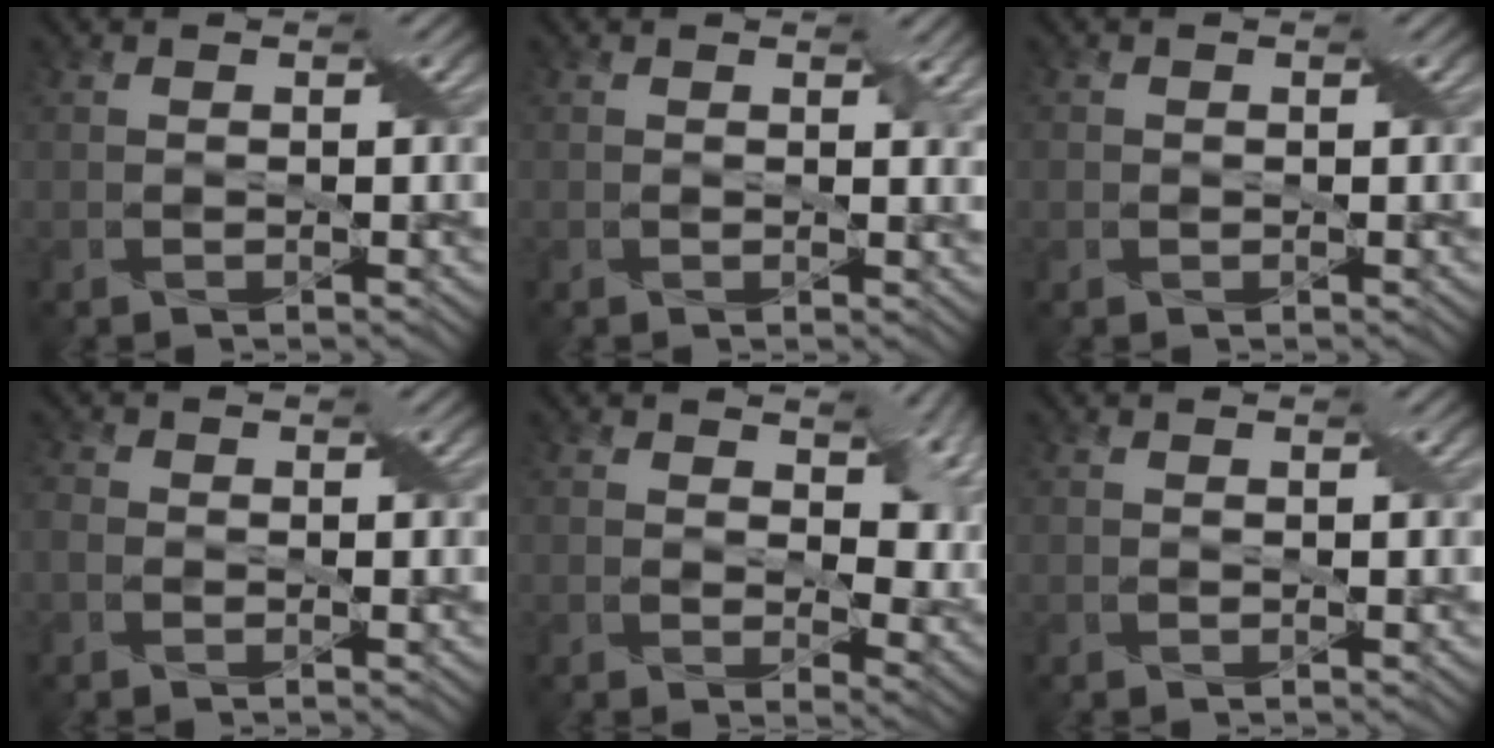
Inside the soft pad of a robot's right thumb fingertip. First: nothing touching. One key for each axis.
{"total": 1.6, "fx": 0.8, "fy": 0.6, "fz": 1.2, "tx": -0.019, "ty": -0.005, "tz": 0.015}
{"total": 0.8, "fx": 0.0, "fy": 0.8, "fz": 0.2, "tx": -0.008, "ty": 0.000, "tz": -0.002}
{"total": 1.6, "fx": -0.5, "fy": 1.3, "fz": 0.8, "tx": -0.021, "ty": 0.002, "tz": -0.016}
{"total": 8.8, "fx": 2.4, "fy": 4.9, "fz": 6.9, "tx": -0.113, "ty": -0.013, "tz": 0.042}
{"total": 0.0}